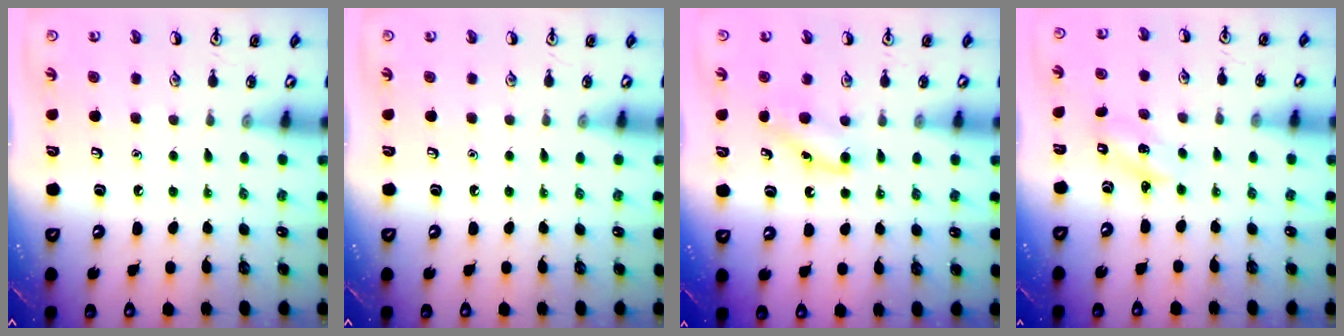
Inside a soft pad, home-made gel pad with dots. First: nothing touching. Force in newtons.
{"total": 0.0}
{"total": 5.1, "press": 4.8, "slide": 1.6}
{"total": 2.3, "press": 2.2, "slide": 0.4}